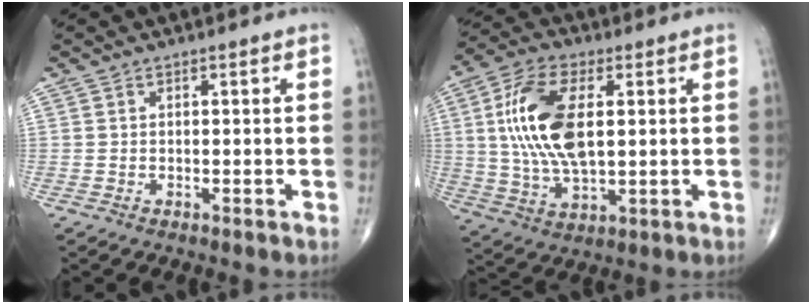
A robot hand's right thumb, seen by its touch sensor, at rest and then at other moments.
{"total": 15.7, "force": [2.6, 7.6, 13.5], "torque": [-0.269, -0.001, 0.050]}